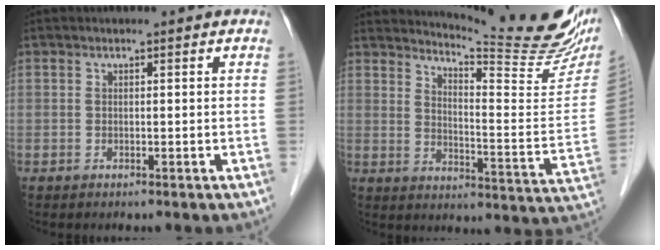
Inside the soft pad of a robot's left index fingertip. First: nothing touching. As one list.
[{"total": 20.9, "force": [18.8, 0.8, 9.1], "torque": [-0.135, -0.098, 0.232]}]